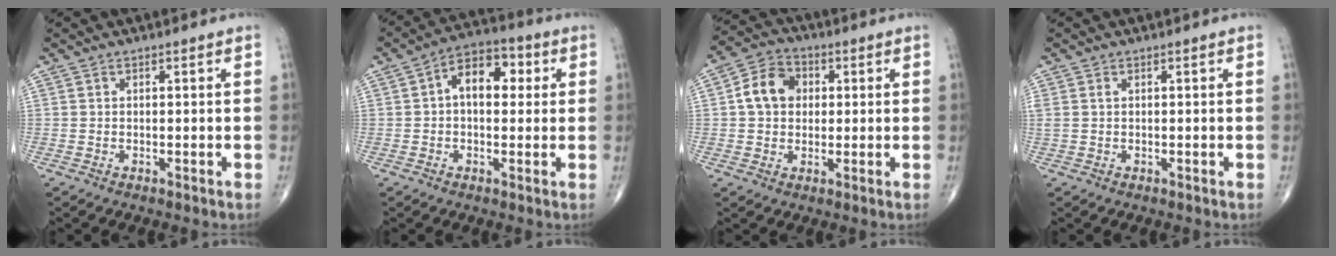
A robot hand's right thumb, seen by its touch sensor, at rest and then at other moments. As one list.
[{"total": 9.4, "force": [1.5, 5.8, 7.2], "torque": [-0.086, 0.022, 0.015]}, {"total": 8.4, "force": [1.2, 6.7, 5.0], "torque": [-0.070, 0.016, 0.012]}, {"total": 1.4, "force": [0.4, 0.8, 1.1], "torque": [-0.035, 0.013, 0.015]}]